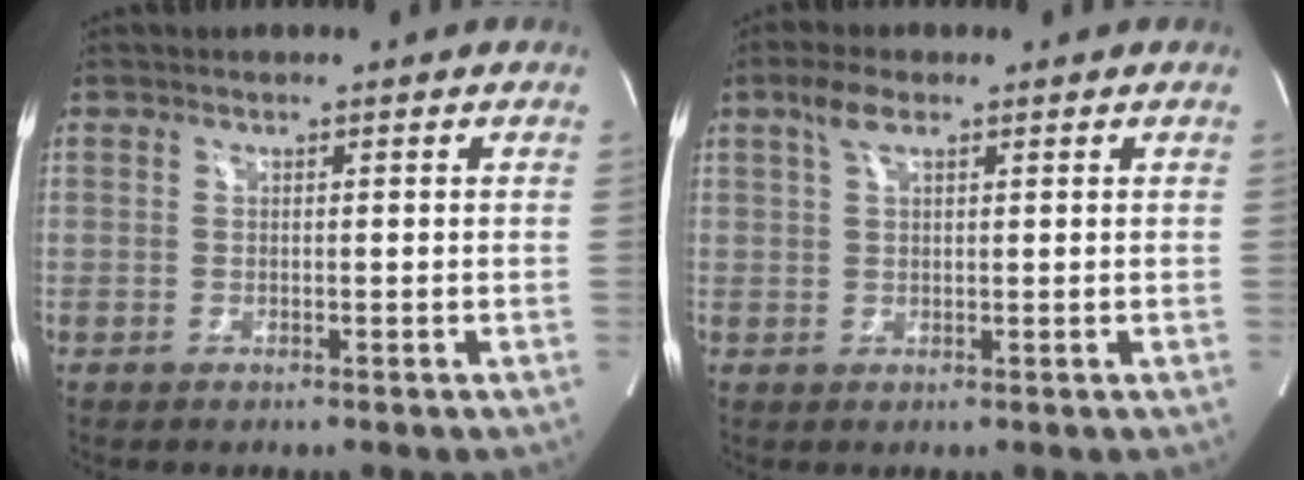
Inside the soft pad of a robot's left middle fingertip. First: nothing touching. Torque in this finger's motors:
{"motor_torque": [0.54, -0.42, 0.06, 0.02]}